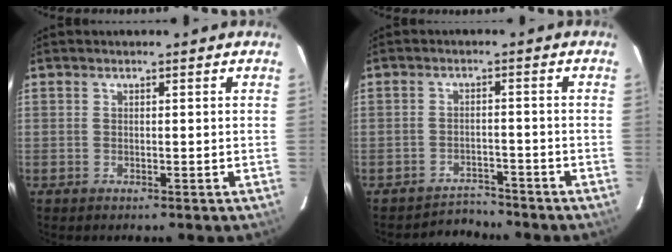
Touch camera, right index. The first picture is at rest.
{"total": 4.0, "force": [-3.8, 0.7, -1.1], "torque": [0.014, 0.012, -0.061]}